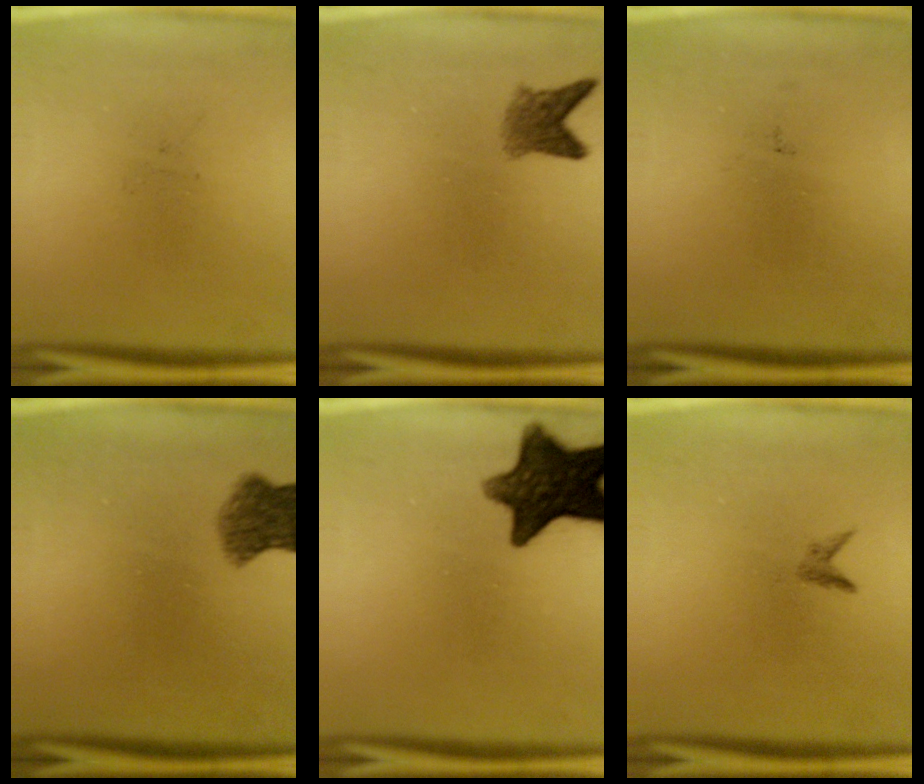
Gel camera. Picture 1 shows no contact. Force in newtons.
{"total": 3.3}
{"total": 0.0}
{"total": 5.9}
{"total": 12.8}
{"total": 0.8}